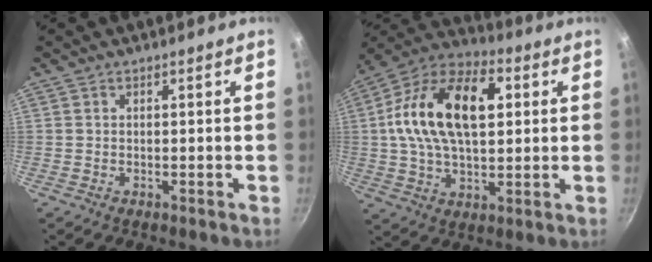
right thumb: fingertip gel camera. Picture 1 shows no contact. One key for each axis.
{"total": 20.8, "fx": 3.8, "fy": 12.1, "fz": 16.6, "tx": -0.277, "ty": 0.022, "tz": 0.049}